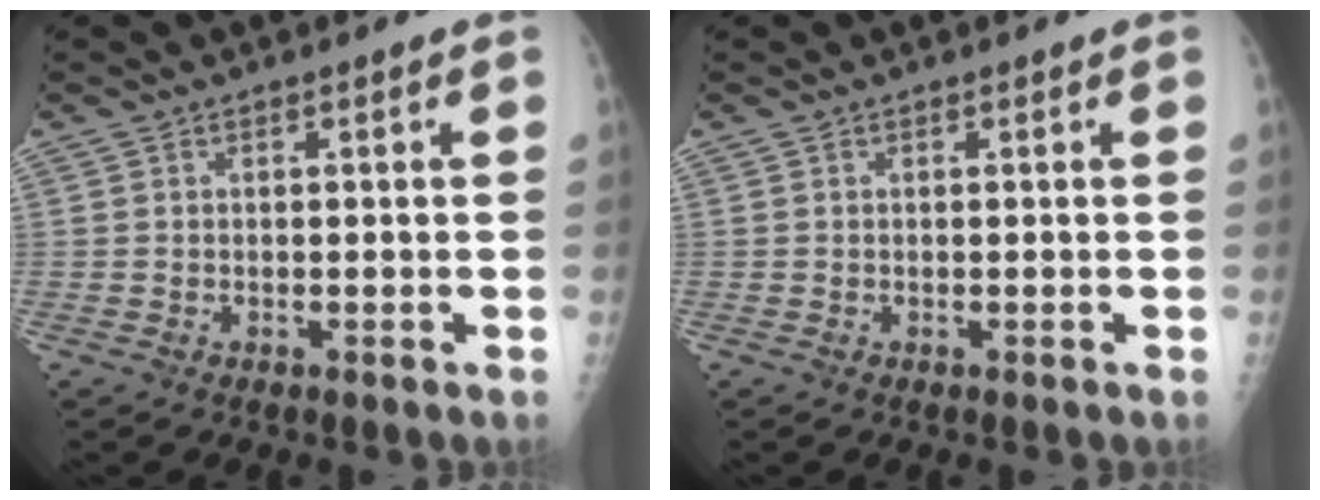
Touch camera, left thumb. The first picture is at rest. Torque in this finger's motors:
{"motor_torque": [0.03, 0.05, 0.00, -0.01, 0.00]}